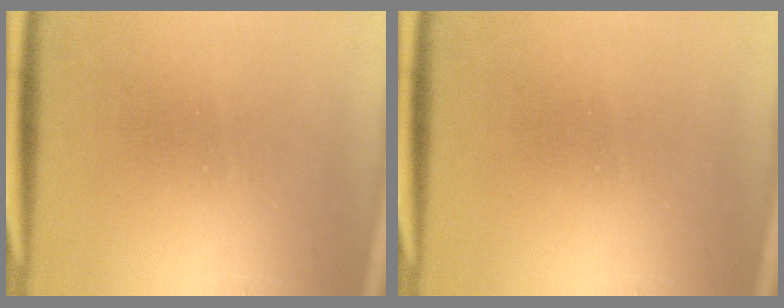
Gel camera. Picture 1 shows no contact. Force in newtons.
{"total": 0.0}